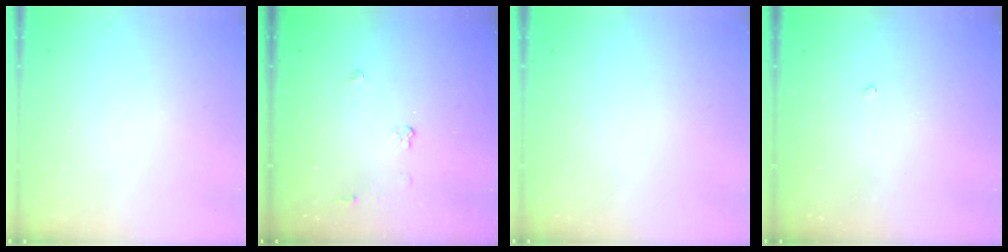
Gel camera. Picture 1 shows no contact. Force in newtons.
{"total": 3.6, "press": 3.5, "slide": 0.6}
{"total": 0.0}
{"total": 2.3, "press": 2.3, "slide": 0.3}